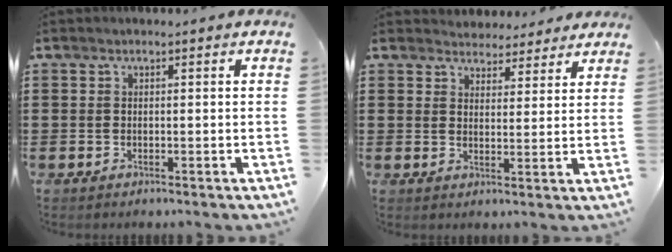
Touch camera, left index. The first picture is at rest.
{"total": 3.6, "force": [3.4, 1.2, -0.2], "torque": [-0.012, -0.011, 0.064]}